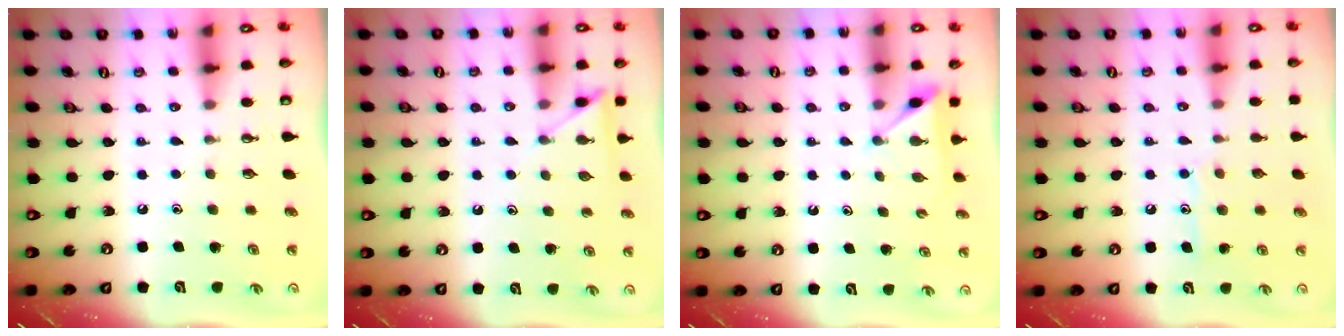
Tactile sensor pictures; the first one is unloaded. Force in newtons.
{"total": 5.9, "press": 5.8, "slide": 0.7}
{"total": 4.1, "press": 4.0, "slide": 0.5}
{"total": 8.1, "press": 8.0, "slide": 0.5}